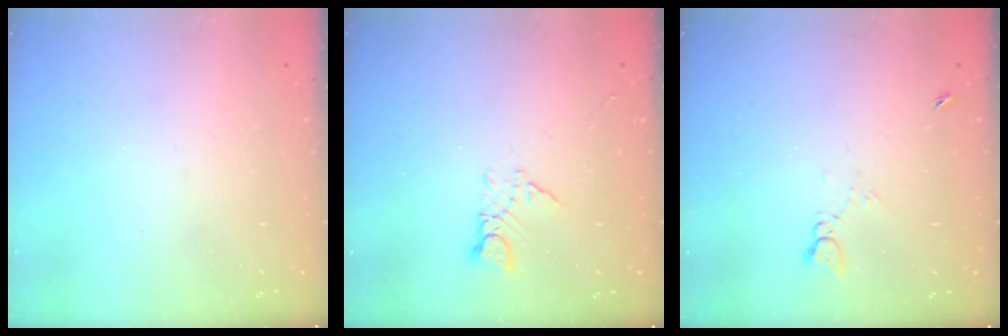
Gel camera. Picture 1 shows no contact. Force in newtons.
{"total": 4.6, "press": 4.5, "slide": 0.5}
{"total": 3.0, "press": 2.9, "slide": 0.4}